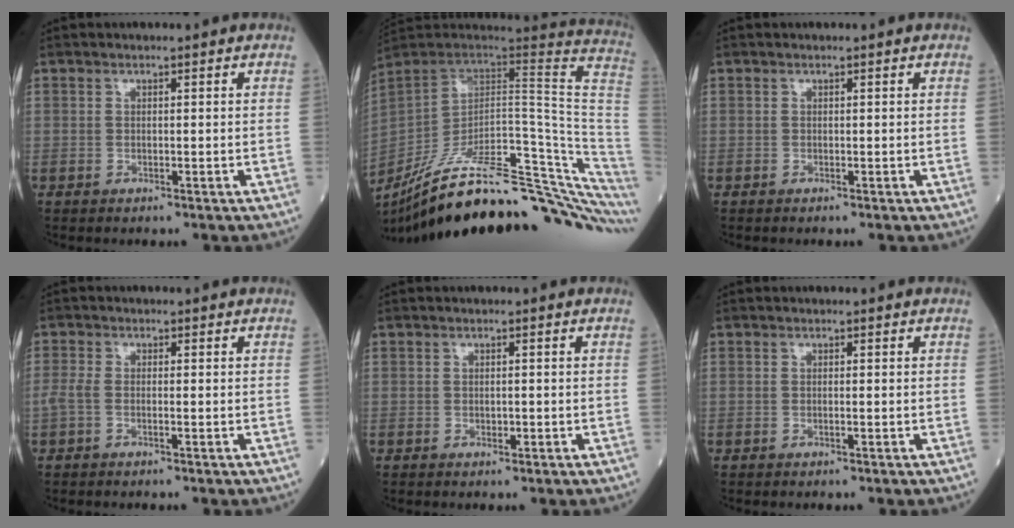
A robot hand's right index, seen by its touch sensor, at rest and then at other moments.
{"total": 30.1, "force": [-21.9, 4.0, 20.3], "torque": [-0.195, -0.006, -0.319]}
{"total": 0.0}
{"total": 2.0, "force": [-0.6, 0.6, 1.8], "torque": [-0.047, 0.007, -0.013]}
{"total": 0.9, "force": [-0.2, 0.4, 0.8], "torque": [-0.014, -0.001, -0.001]}
{"total": 0.0}